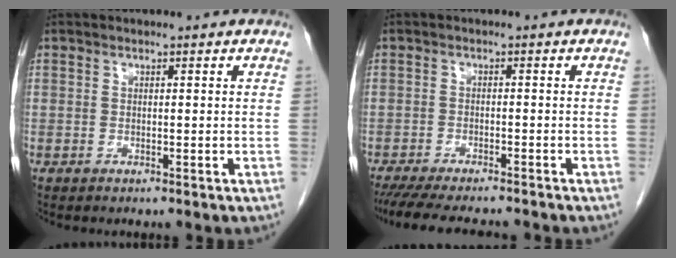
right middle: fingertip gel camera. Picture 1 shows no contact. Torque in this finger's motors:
{"motor_torque": [0.99, -0.79, 0.13, 0.03]}